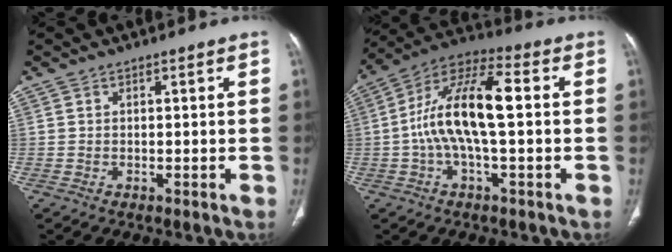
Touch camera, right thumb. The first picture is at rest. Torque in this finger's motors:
{"motor_torque": [0.36, 0.46, 1.55, -0.45, 0.56]}